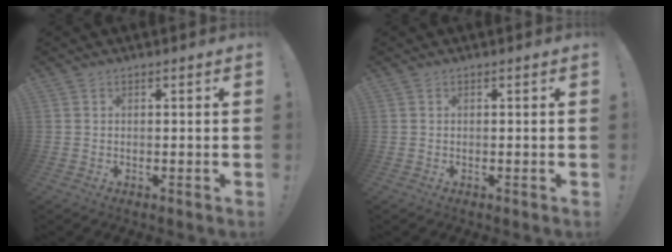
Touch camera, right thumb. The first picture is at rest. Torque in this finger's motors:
{"motor_torque": [0.00, 0.00, 0.00, -0.01, -0.01]}